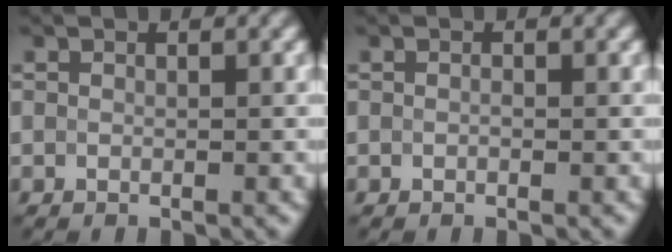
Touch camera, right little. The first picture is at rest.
{"total": 0.0}